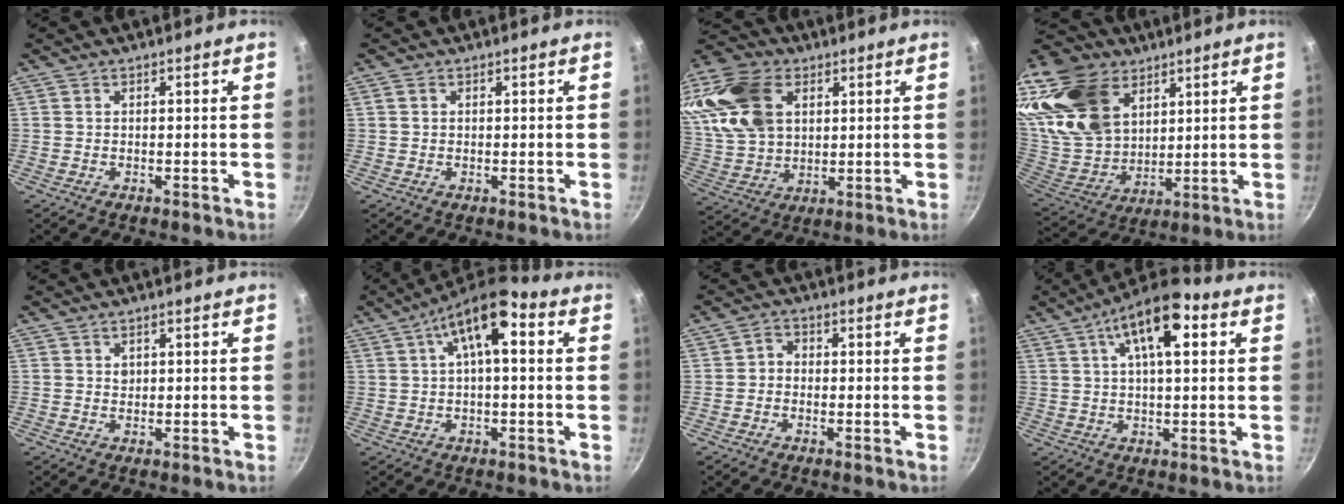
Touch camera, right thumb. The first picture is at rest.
{"total": 1.3, "force": [0.4, 1.0, 0.6], "torque": [-0.009, 0.002, 0.006]}
{"total": 19.8, "force": [6.7, 13.8, 12.6], "torque": [-0.246, -0.006, 0.131]}
{"total": 26.1, "force": [14.3, 17.4, 13.2], "torque": [-0.266, -0.044, 0.280]}
{"total": 0.8, "force": [0.4, 0.7, 0.2], "torque": [0.003, -0.002, 0.006]}
{"total": 10.6, "force": [2.9, 4.0, 9.4], "torque": [-0.148, 0.029, 0.041]}
{"total": 2.1, "force": [-0.7, 1.9, 0.8], "torque": [-0.005, 0.012, -0.020]}
{"total": 13.0, "force": [4.7, 5.3, 11.0], "torque": [-0.164, 0.013, 0.066]}